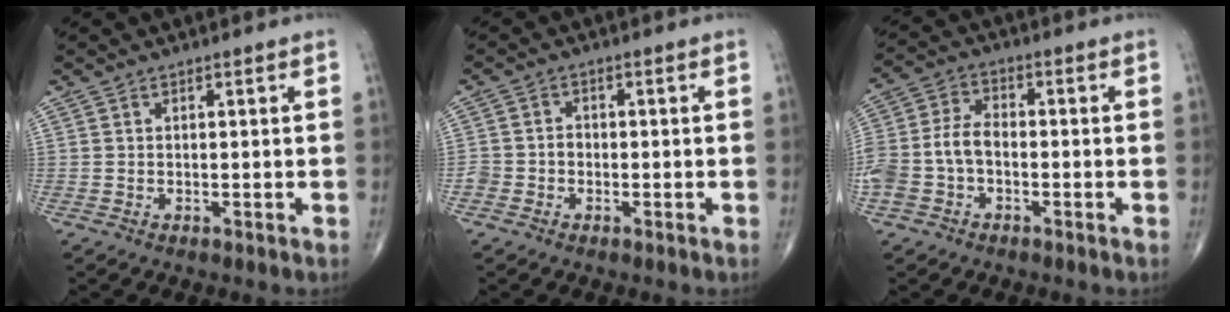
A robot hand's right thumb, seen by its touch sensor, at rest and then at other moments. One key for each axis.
{"total": 2.9, "fx": -1.2, "fy": 2.5, "fz": 0.8, "tx": -0.005, "ty": 0.017, "tz": -0.026}
{"total": 9.3, "fx": -2.3, "fy": 6.1, "fz": 6.6, "tx": -0.148, "ty": 0.029, "tz": -0.050}